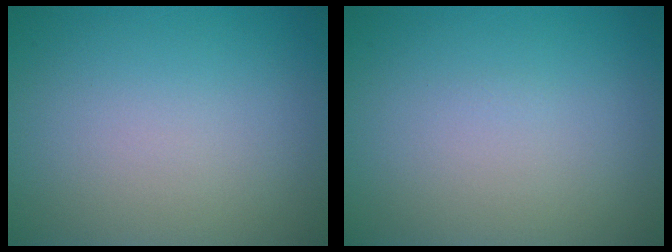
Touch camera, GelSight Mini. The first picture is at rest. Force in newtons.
{"total": 0.0}